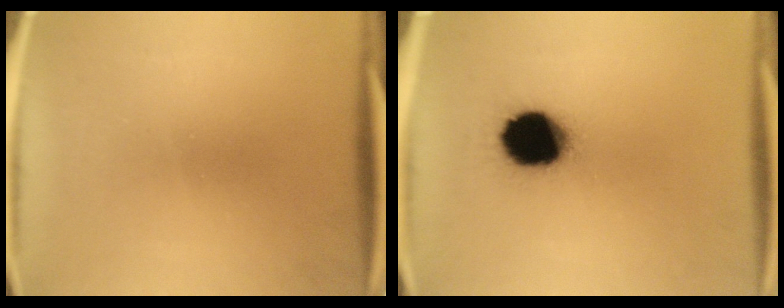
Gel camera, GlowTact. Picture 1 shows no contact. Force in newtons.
{"total": 16.7}